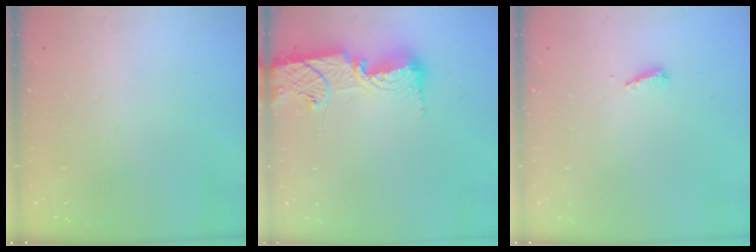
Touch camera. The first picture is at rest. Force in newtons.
{"total": 14.0, "press": 14.0, "slide": 1.1}
{"total": 3.6, "press": 3.6, "slide": 0.3}